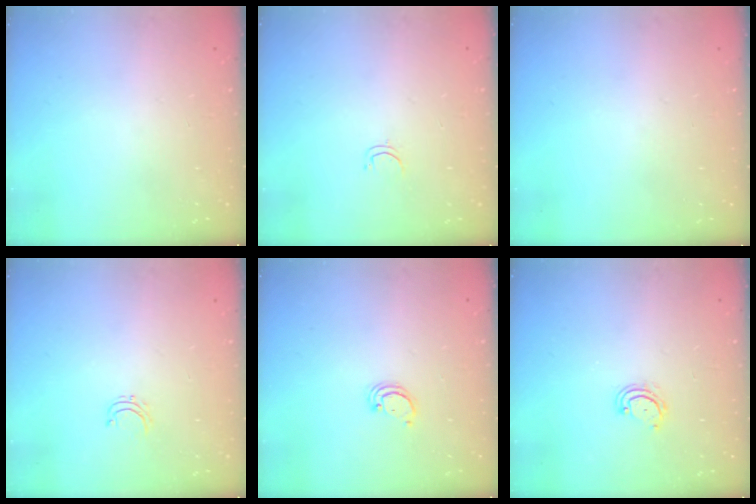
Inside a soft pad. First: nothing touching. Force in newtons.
{"total": 3.3, "press": 3.2, "slide": 0.2}
{"total": 0.0}
{"total": 3.1, "press": 3.1, "slide": 0.2}
{"total": 2.4, "press": 2.4, "slide": 0.2}
{"total": 4.0, "press": 4.0, "slide": 0.3}